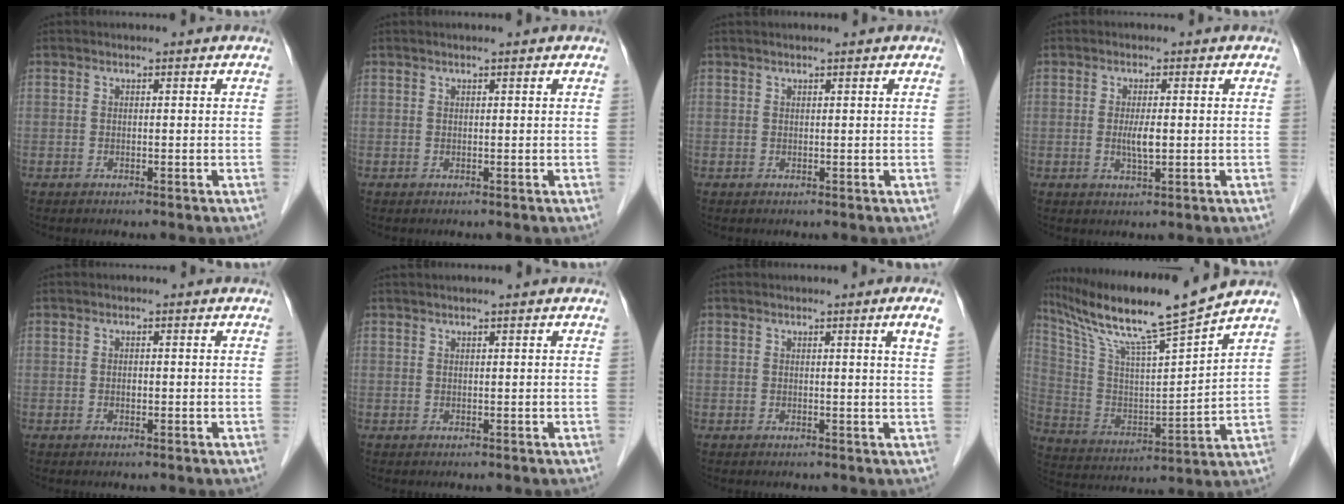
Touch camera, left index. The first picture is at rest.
{"total": 1.0, "force": [0.8, 0.0, 0.6], "torque": [-0.011, 0.010, 0.015]}
{"total": 1.9, "force": [1.6, -0.1, 1.0], "torque": [-0.010, 0.021, 0.026]}
{"total": 2.8, "force": [-0.1, 0.5, 2.7], "torque": [-0.055, -0.005, 0.000]}
{"total": 0.6, "force": [-0.1, 0.4, 0.5], "torque": [-0.009, 0.000, -0.003]}
{"total": 2.4, "force": [1.9, -0.1, 1.4], "torque": [-0.015, 0.024, 0.032]}
{"total": 2.4, "force": [1.2, -0.8, 1.9], "torque": [-0.025, -0.009, 0.017]}
{"total": 17.5, "force": [14.5, -0.8, 9.9], "torque": [-0.185, 0.005, 0.257]}